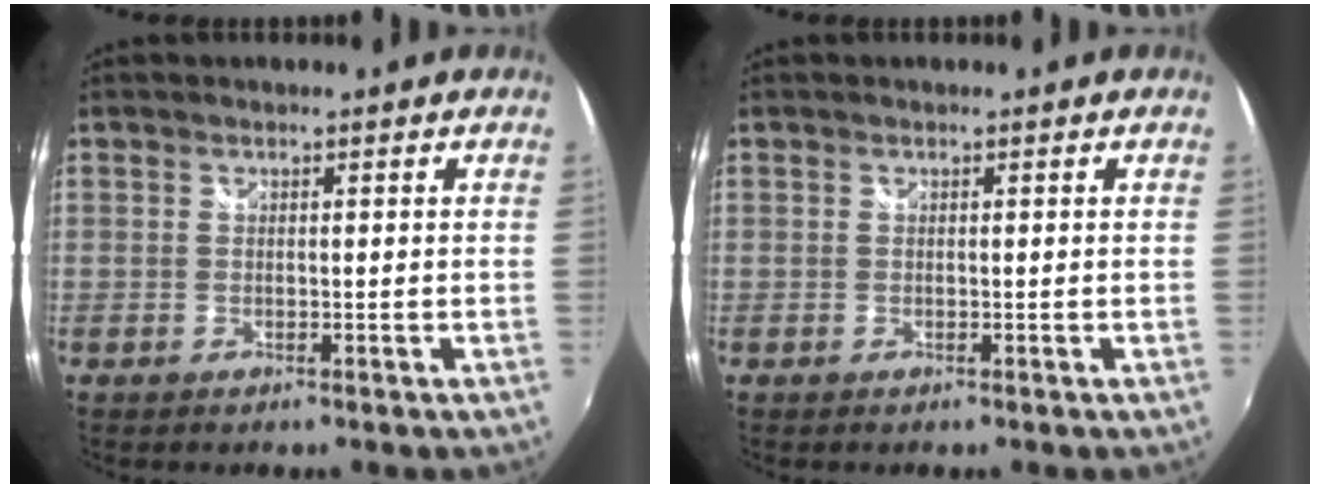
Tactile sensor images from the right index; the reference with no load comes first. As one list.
[{"total": 0.0}]